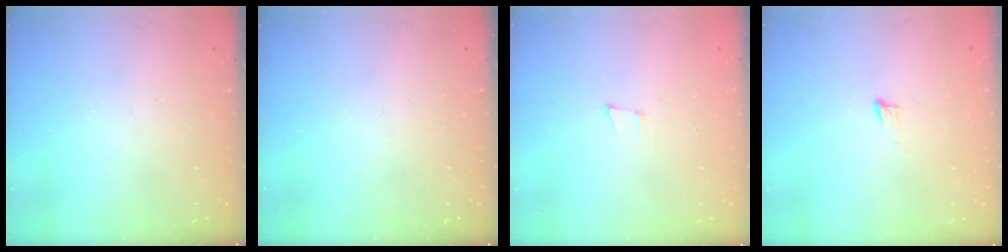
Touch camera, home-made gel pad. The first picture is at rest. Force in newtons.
{"total": 0.0}
{"total": 3.6, "press": 2.5, "slide": 2.7}
{"total": 4.3, "press": 4.1, "slide": 1.0}